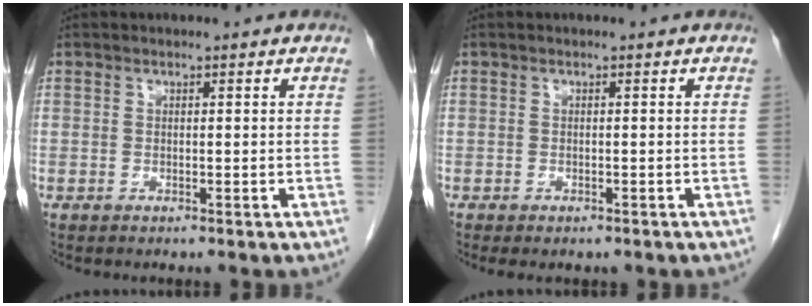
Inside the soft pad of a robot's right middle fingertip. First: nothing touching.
{"total": 2.8, "force": [-2.2, 1.1, 1.4], "torque": [-0.013, -0.005, -0.023]}